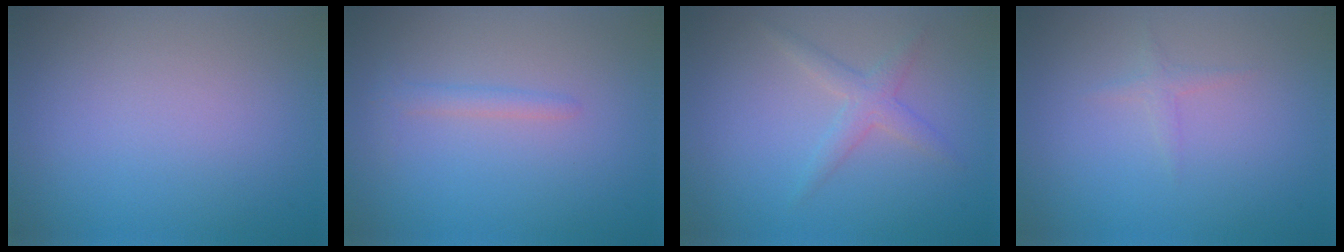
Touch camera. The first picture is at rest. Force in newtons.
{"total": 1.3, "press": 1.3, "slide": 0.1}
{"total": 2.1, "press": 2.1, "slide": 0.0}
{"total": 0.8, "press": 0.8, "slide": 0.1}